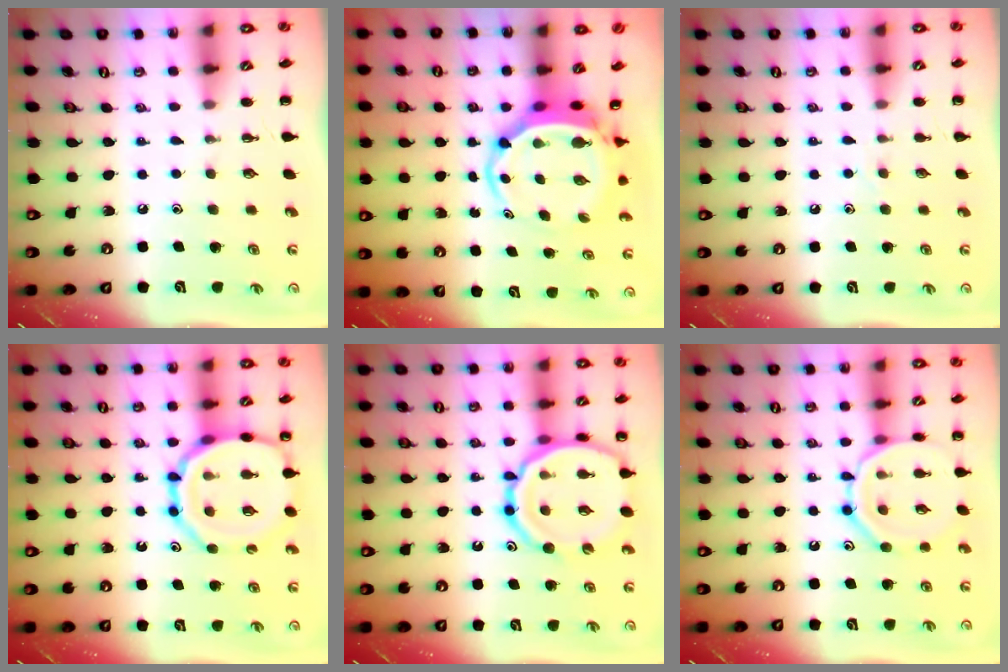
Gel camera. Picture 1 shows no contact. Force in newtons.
{"total": 6.4, "press": 6.2, "slide": 1.8}
{"total": 4.9, "press": 4.7, "slide": 1.4}
{"total": 16.6, "press": 16.5, "slide": 2.1}
{"total": 18.1, "press": 18.0, "slide": 2.0}
{"total": 13.3, "press": 13.3, "slide": 0.5}